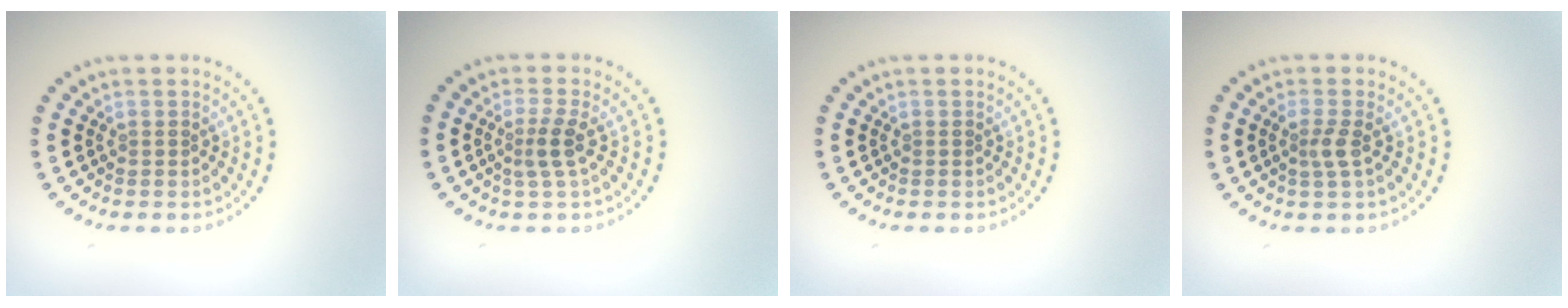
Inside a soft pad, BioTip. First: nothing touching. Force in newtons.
{"total": 2.0, "press": 1.5, "slide": 1.3}
{"total": 0.0}
{"total": 1.6, "press": 1.2, "slide": 1.0}